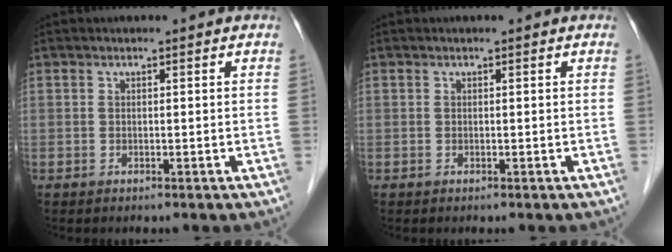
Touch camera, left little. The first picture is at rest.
{"total": 0.0}